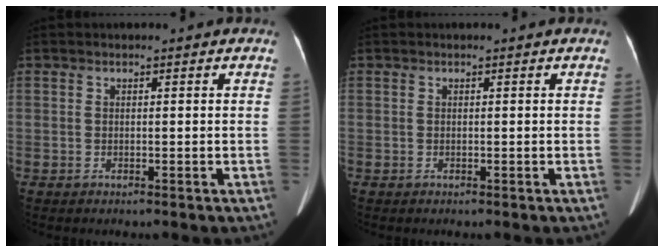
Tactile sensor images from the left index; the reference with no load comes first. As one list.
[{"total": 0.0}]